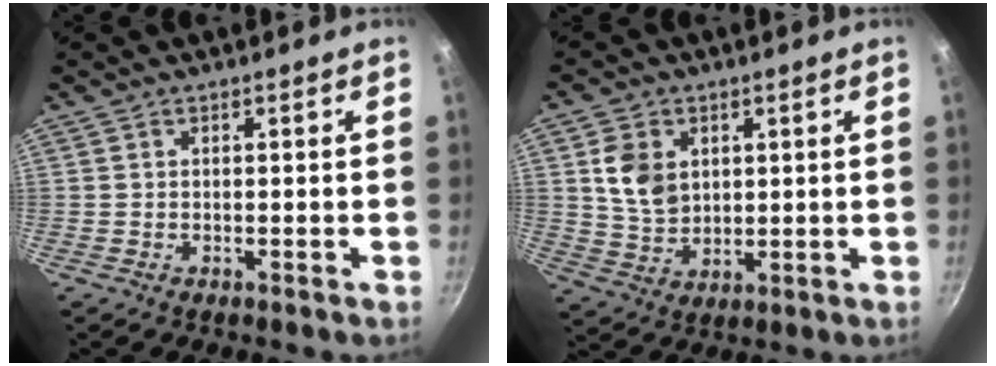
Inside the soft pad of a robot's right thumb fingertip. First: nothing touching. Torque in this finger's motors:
{"motor_torque": [1.24, 1.12, 0.89, 0.24, 0.25]}